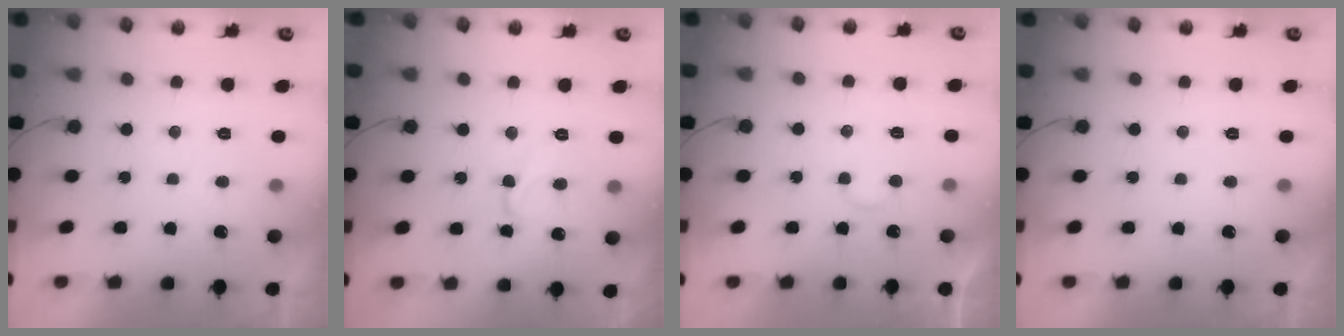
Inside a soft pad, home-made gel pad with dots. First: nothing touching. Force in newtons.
{"total": 6.7, "press": 6.6, "slide": 0.7}
{"total": 3.6, "press": 3.6, "slide": 0.3}
{"total": 0.0}